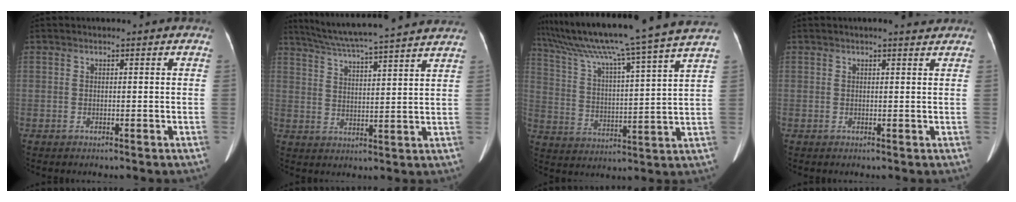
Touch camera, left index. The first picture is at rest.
{"total": 19.6, "force": [17.6, -0.1, 8.6], "torque": [-0.151, 0.013, 0.246]}
{"total": 23.1, "force": [19.5, -2.3, 12.2], "torque": [-0.215, -0.013, 0.289]}
{"total": 1.9, "force": [1.7, 0.2, 0.7], "torque": [-0.013, 0.002, 0.023]}